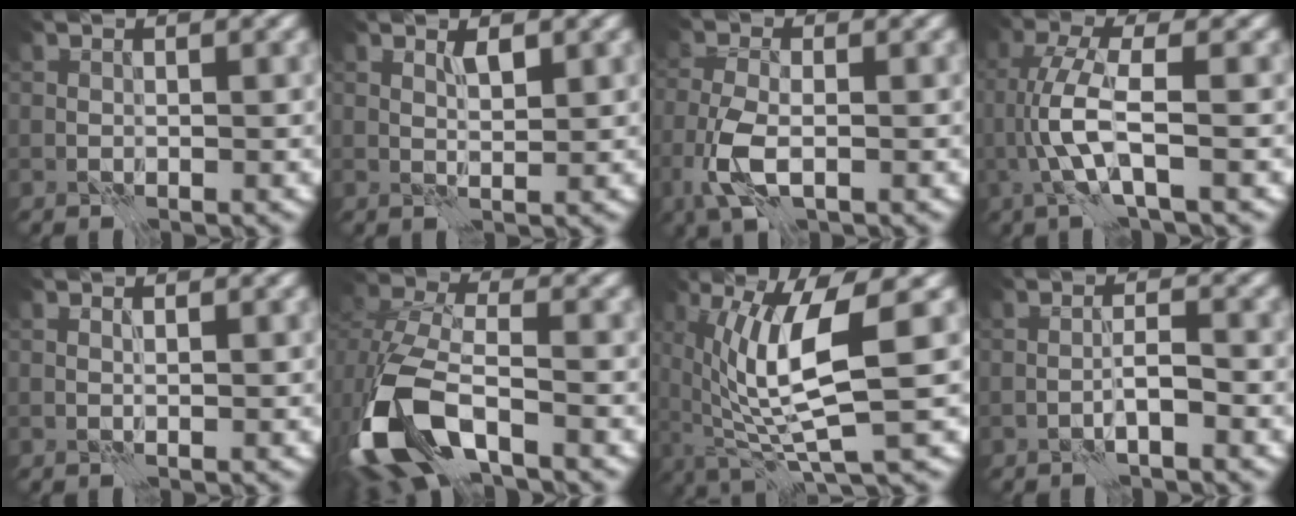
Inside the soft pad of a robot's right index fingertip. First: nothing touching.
{"total": 1.2, "force": [1.0, -0.2, 0.7], "torque": [-0.013, 0.001, 0.015]}
{"total": 4.3, "force": [-1.3, 2.0, 3.5], "torque": [-0.087, -0.007, -0.027]}
{"total": 4.6, "force": [-0.6, 0.8, 4.5], "torque": [-0.105, 0.008, -0.017]}
{"total": 0.5, "force": [0.3, -0.4, 0.0], "torque": [0.001, 0.004, 0.004]}
{"total": 10.1, "force": [-4.9, 4.8, 7.4], "torque": [-0.169, -0.015, -0.097]}
{"total": 7.5, "force": [1.5, 1.0, 7.3], "torque": [-0.138, -0.004, 0.030]}
{"total": 1.4, "force": [-0.8, -0.3, 1.1], "torque": [-0.017, 0.011, -0.021]}